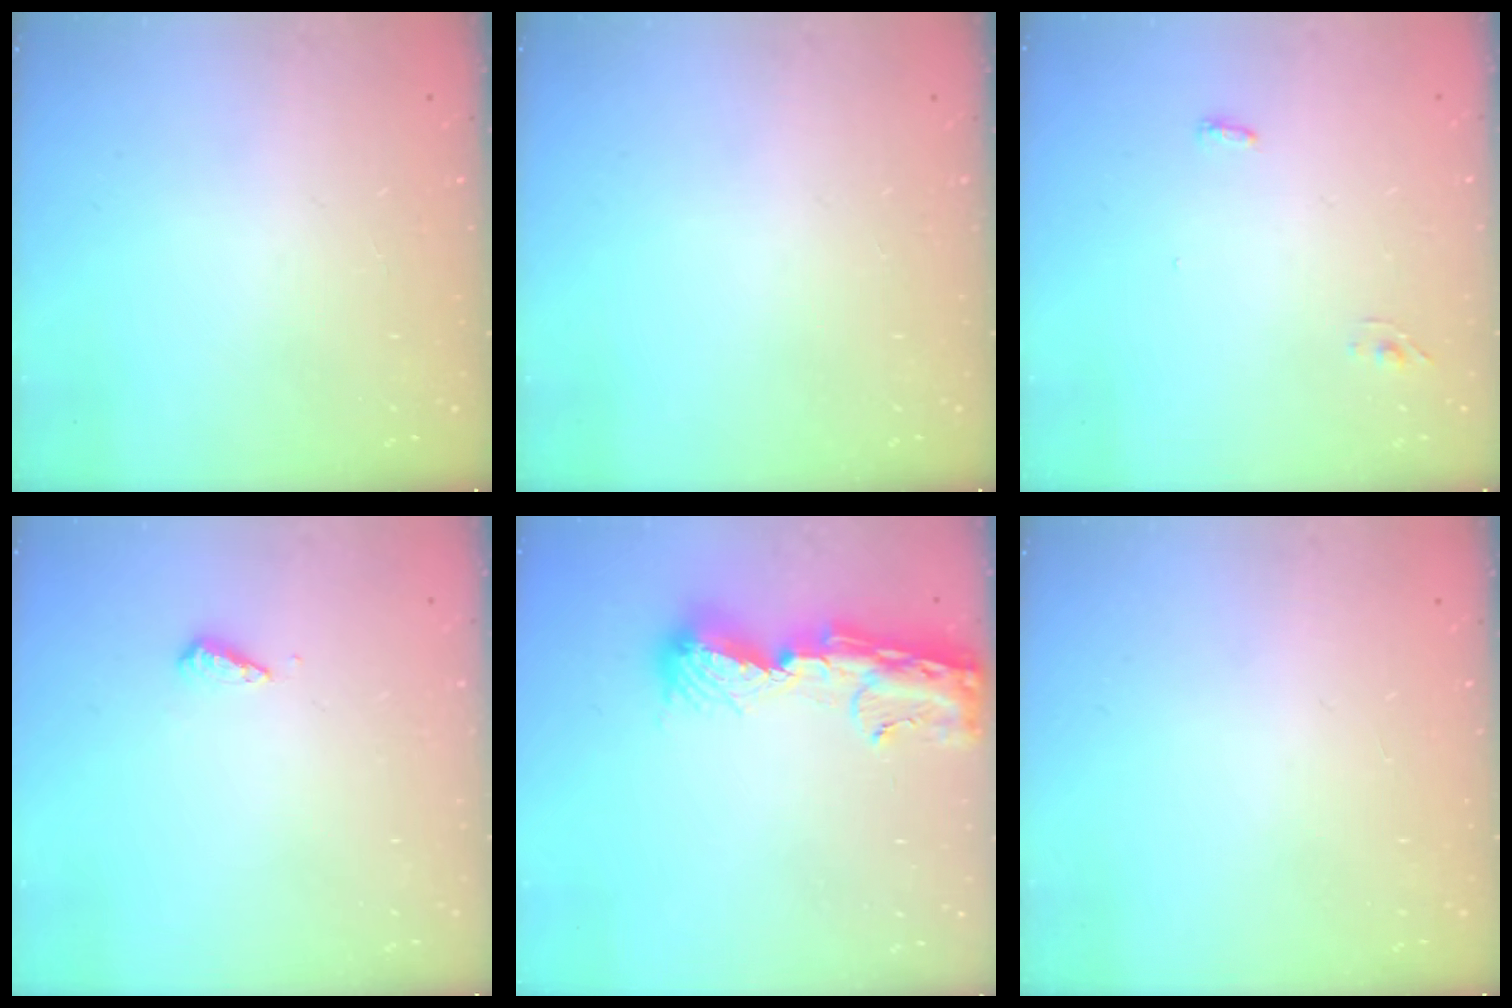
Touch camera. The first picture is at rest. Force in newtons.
{"total": 0.0}
{"total": 3.3, "press": 2.9, "slide": 1.7}
{"total": 3.1, "press": 3.0, "slide": 0.7}
{"total": 13.0, "press": 12.9, "slide": 1.3}
{"total": 0.9, "press": 0.9, "slide": 0.0}